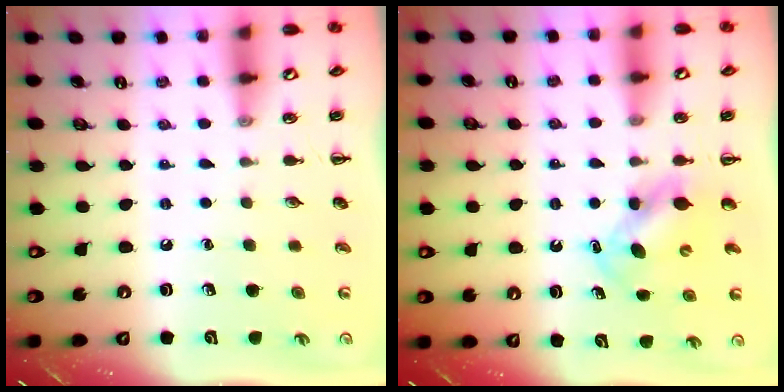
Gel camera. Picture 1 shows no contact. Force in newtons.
{"total": 6.1, "press": 6.0, "slide": 0.7}